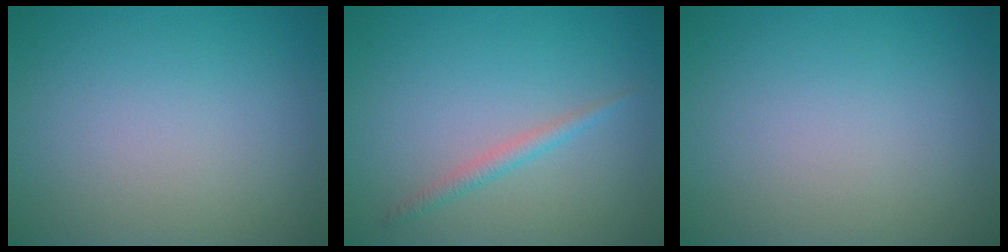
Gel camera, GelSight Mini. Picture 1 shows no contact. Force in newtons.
{"total": 1.4, "press": 1.4, "slide": 0.0}
{"total": 0.0}